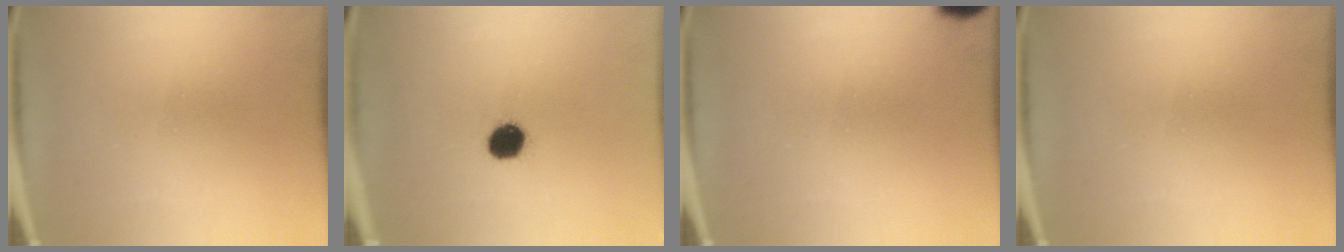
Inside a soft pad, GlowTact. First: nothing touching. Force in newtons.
{"total": 5.9}
{"total": 9.7}
{"total": 0.0}